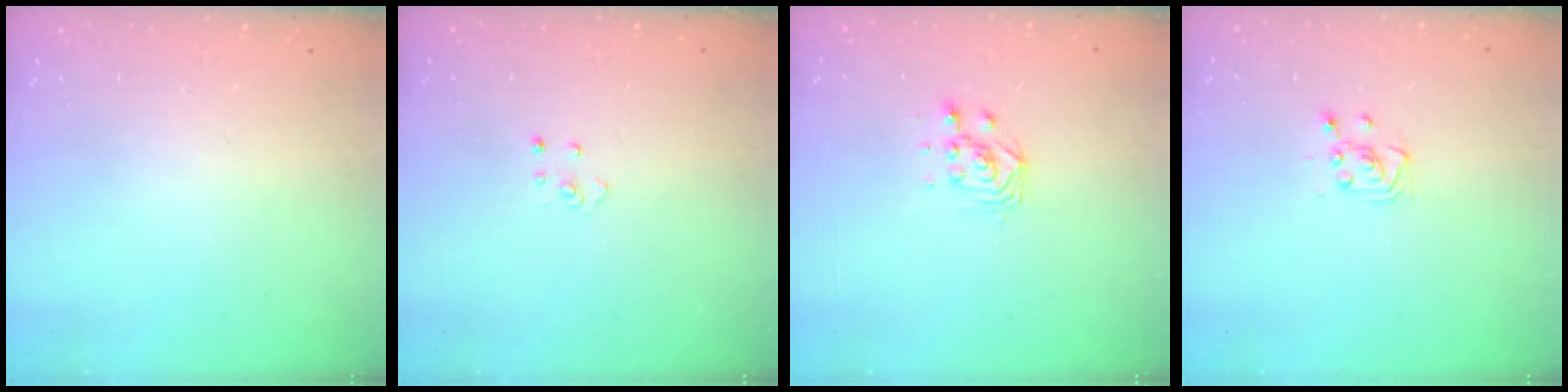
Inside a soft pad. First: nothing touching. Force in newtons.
{"total": 3.2, "press": 3.2, "slide": 0.2}
{"total": 3.1, "press": 3.1, "slide": 0.0}
{"total": 3.4, "press": 3.4, "slide": 0.4}